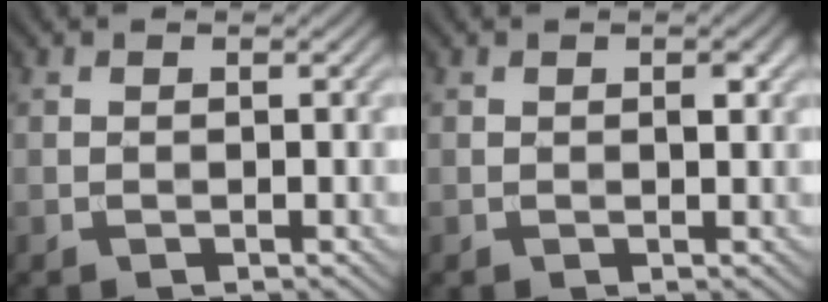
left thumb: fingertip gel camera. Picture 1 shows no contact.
{"total": 1.1, "force": [0.2, 0.4, 1.0], "torque": [-0.011, -0.002, 0.005]}